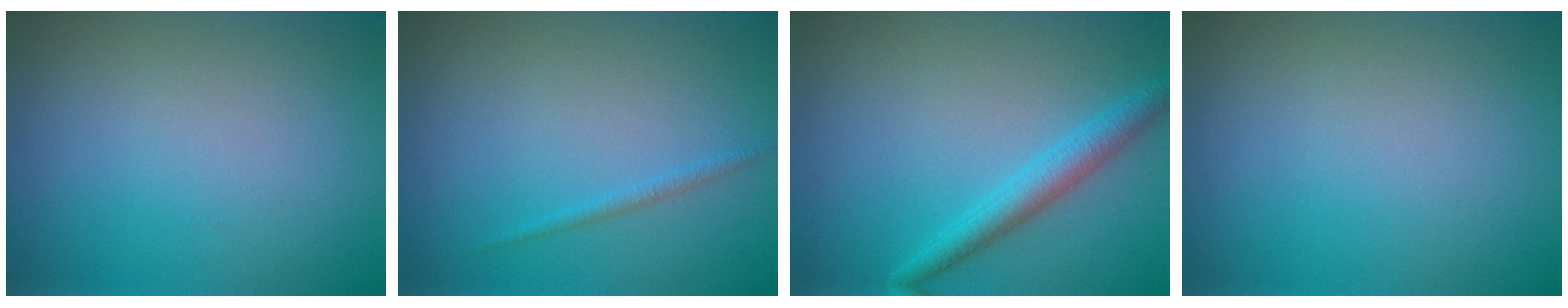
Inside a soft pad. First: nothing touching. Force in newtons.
{"total": 0.8, "press": 0.8, "slide": 0.1}
{"total": 2.9, "press": 2.9, "slide": 0.1}
{"total": 0.0}